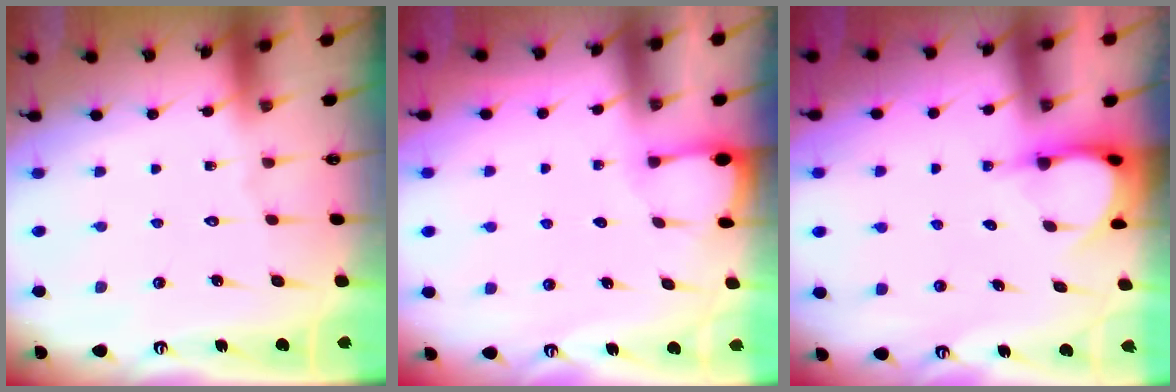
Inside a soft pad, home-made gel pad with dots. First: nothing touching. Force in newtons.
{"total": 1.3, "press": 1.3, "slide": 0.2}
{"total": 3.8, "press": 3.8, "slide": 0.2}